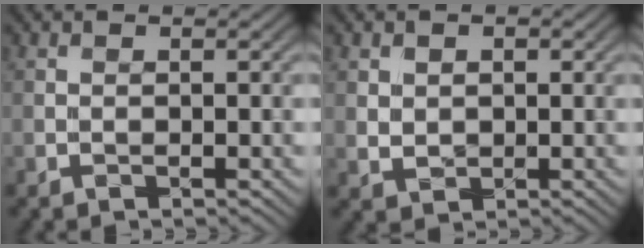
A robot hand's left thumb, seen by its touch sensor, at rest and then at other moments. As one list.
[{"total": 1.7, "force": [1.1, 1.3, -0.1], "torque": [-0.011, -0.004, 0.021]}]